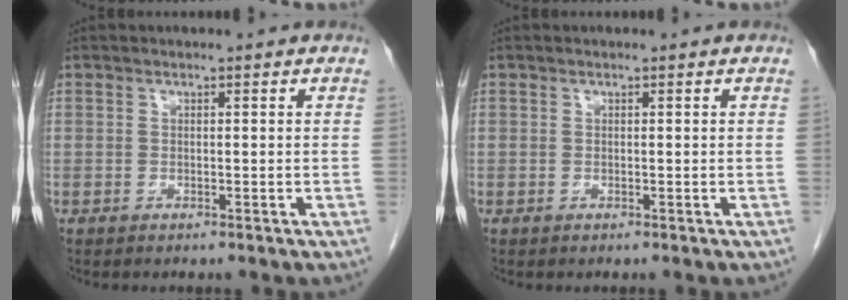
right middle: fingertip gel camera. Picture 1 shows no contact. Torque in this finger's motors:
{"motor_torque": [-0.03, -0.03, 0.00, 0.00]}